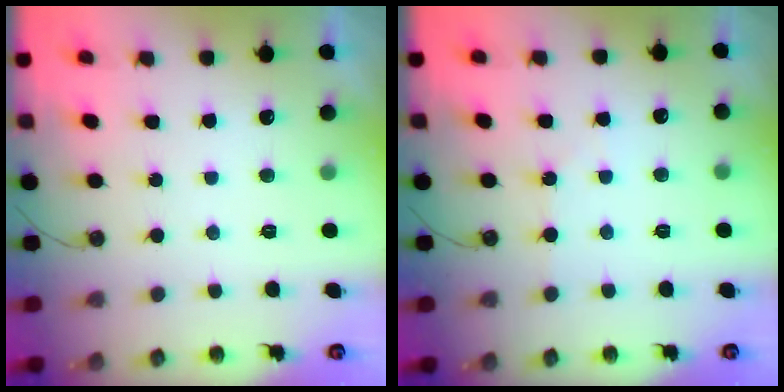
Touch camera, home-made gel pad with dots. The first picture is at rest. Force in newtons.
{"total": 3.5, "press": 3.5, "slide": 0.6}